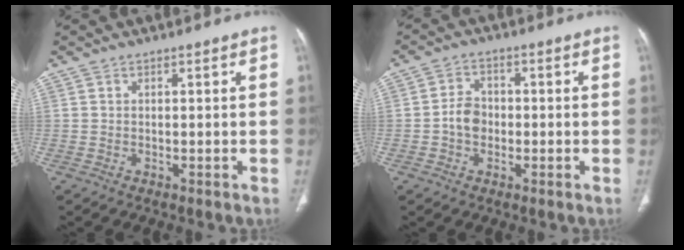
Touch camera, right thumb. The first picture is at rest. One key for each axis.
{"total": 4.6, "fx": -0.9, "fy": 3.6, "fz": 2.7, "tx": -0.033, "ty": 0.014, "tz": -0.023}